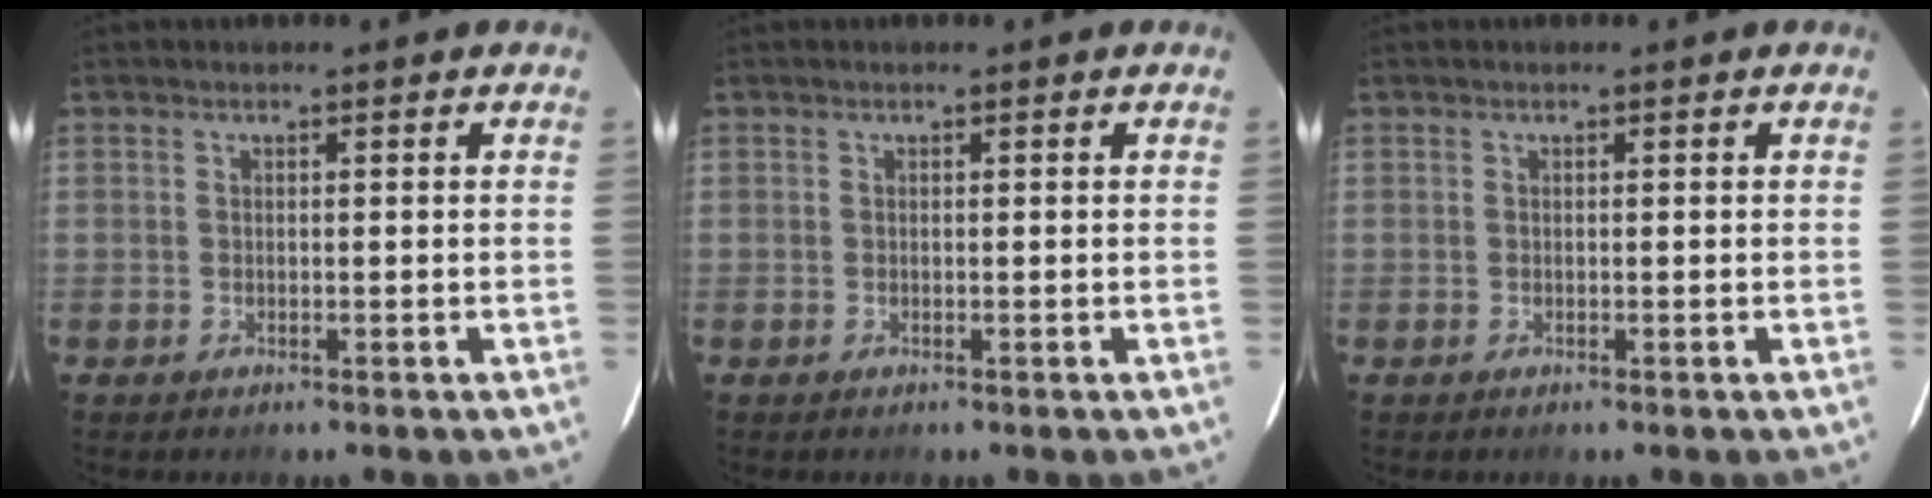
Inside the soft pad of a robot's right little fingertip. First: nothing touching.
{"total": 0.0}
{"total": 0.0}